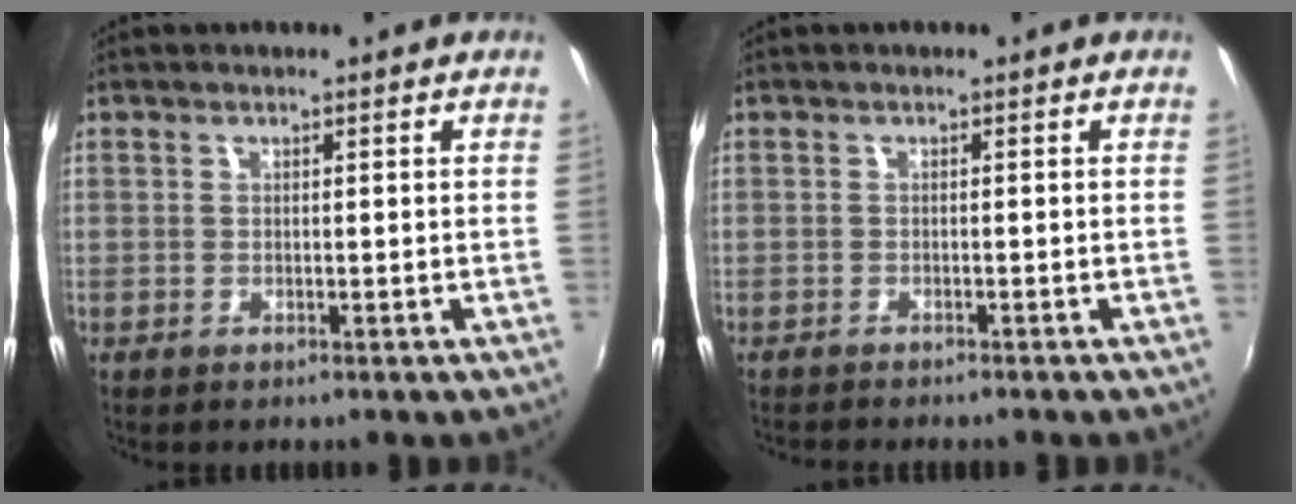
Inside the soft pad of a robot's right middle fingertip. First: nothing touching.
{"total": 2.9, "force": [-2.8, 0.4, 0.8], "torque": [-0.028, -0.014, -0.046]}